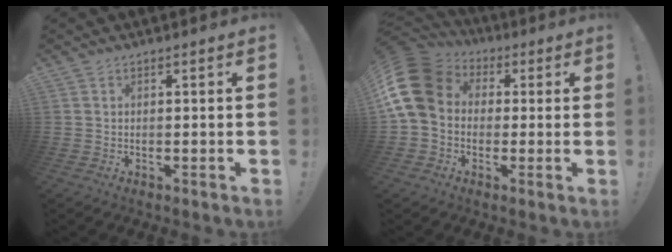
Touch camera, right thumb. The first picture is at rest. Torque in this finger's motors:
{"motor_torque": [2.62, 2.39, 0.40, -0.12, 0.41]}